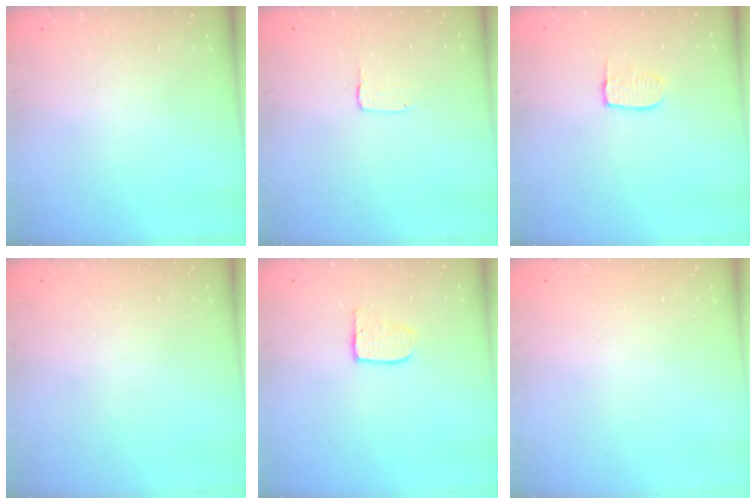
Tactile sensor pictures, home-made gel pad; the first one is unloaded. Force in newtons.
{"total": 1.3, "press": 1.2, "slide": 0.1}
{"total": 5.4, "press": 5.4, "slide": 0.3}
{"total": 0.0}
{"total": 3.4, "press": 3.4, "slide": 0.3}
{"total": 0.0}